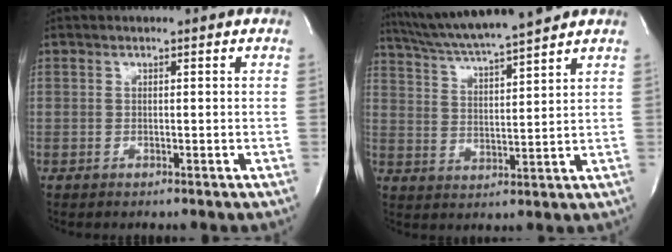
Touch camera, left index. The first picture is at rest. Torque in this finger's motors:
{"motor_torque": [-0.12, -0.13, 0.18, 0.05]}